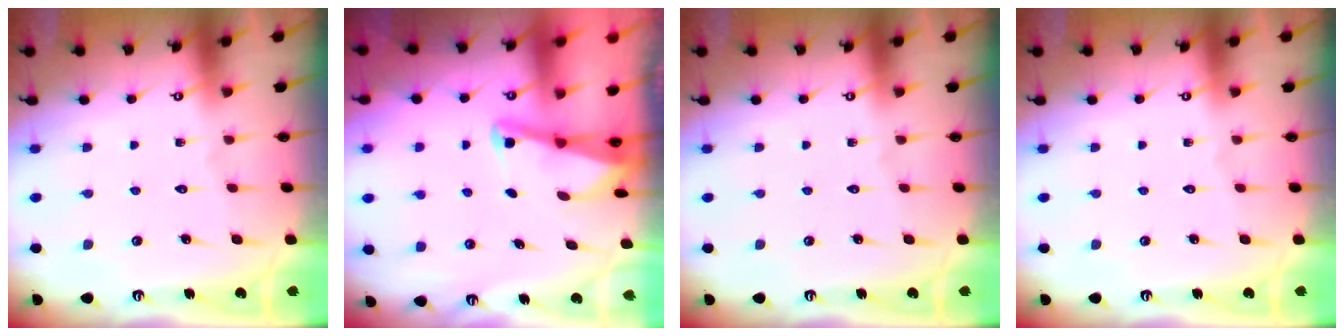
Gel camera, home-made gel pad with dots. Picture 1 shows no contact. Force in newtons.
{"total": 2.0, "press": 2.0, "slide": 0.4}
{"total": 0.0}
{"total": 0.0}